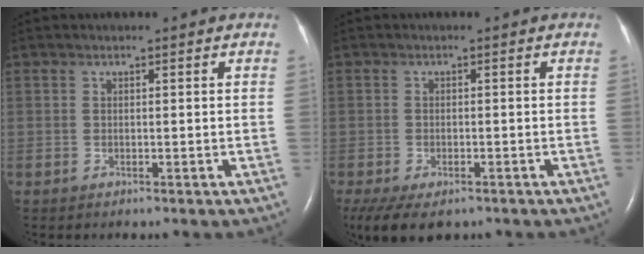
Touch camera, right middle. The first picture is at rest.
{"total": 8.5, "force": [-6.3, 4.0, 4.1], "torque": [-0.074, -0.009, -0.091]}